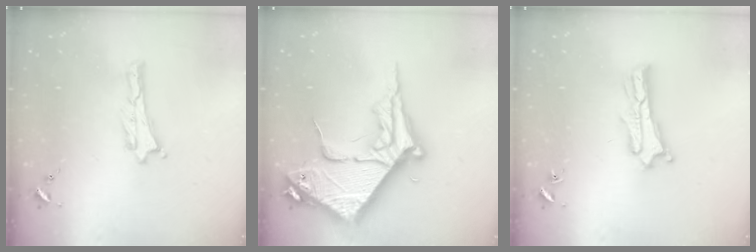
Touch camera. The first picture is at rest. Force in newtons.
{"total": 15.7, "press": 15.6, "slide": 1.7}
{"total": 2.5, "press": 2.5, "slide": 0.1}